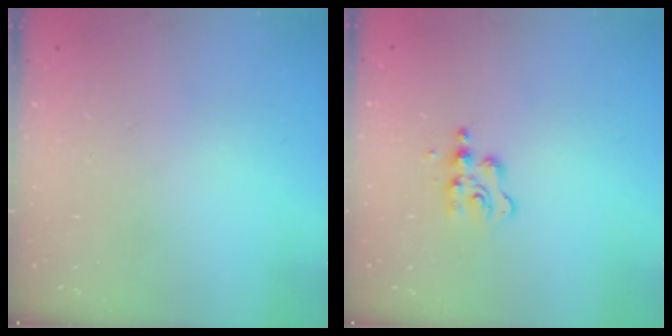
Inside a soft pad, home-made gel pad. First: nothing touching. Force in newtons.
{"total": 6.1, "press": 6.0, "slide": 0.6}